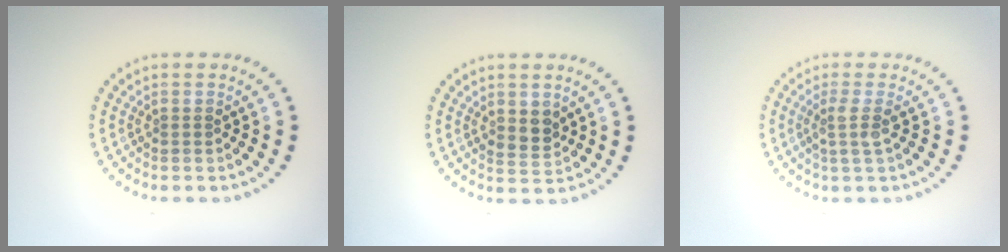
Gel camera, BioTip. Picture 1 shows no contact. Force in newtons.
{"total": 1.9, "press": 1.8, "slide": 0.7}
{"total": 1.8, "press": 1.3, "slide": 1.3}